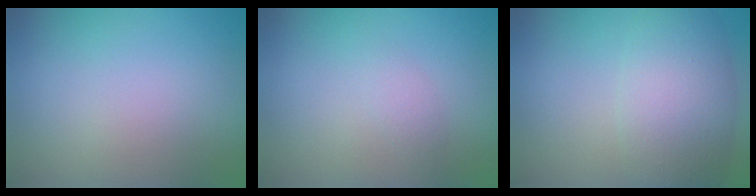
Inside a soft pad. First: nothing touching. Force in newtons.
{"total": 0.8, "press": 0.8, "slide": 0.0}
{"total": 6.2, "press": 6.2, "slide": 0.5}